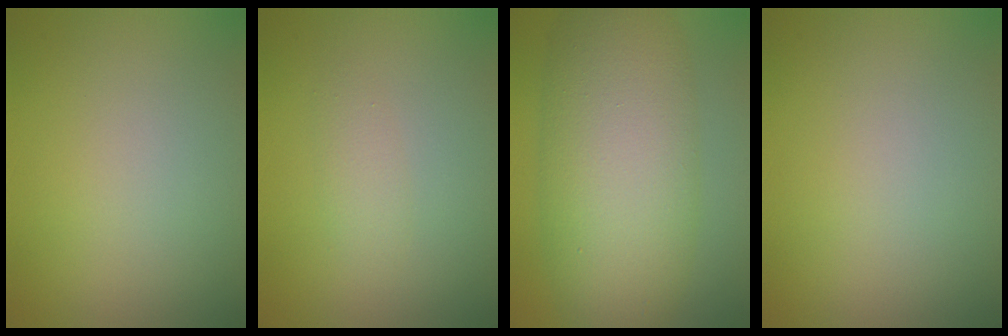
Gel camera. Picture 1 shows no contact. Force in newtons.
{"total": 1.3, "press": 1.3, "slide": 0.1}
{"total": 10.9, "press": 10.9, "slide": 0.3}
{"total": 0.0}